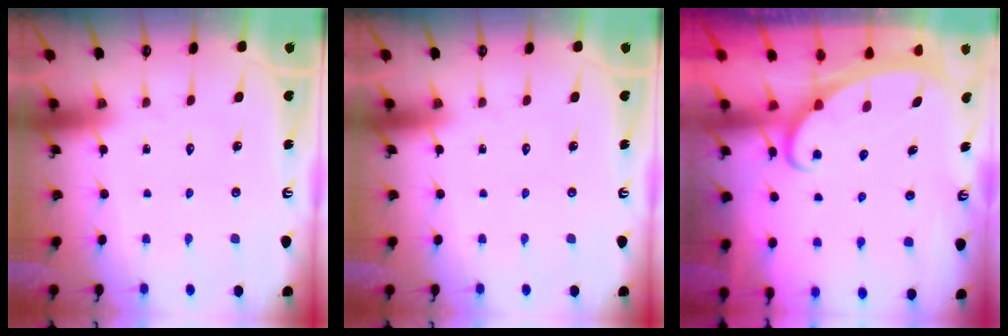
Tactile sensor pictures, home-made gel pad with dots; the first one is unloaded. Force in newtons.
{"total": 0.0}
{"total": 2.3, "press": 2.3, "slide": 0.3}